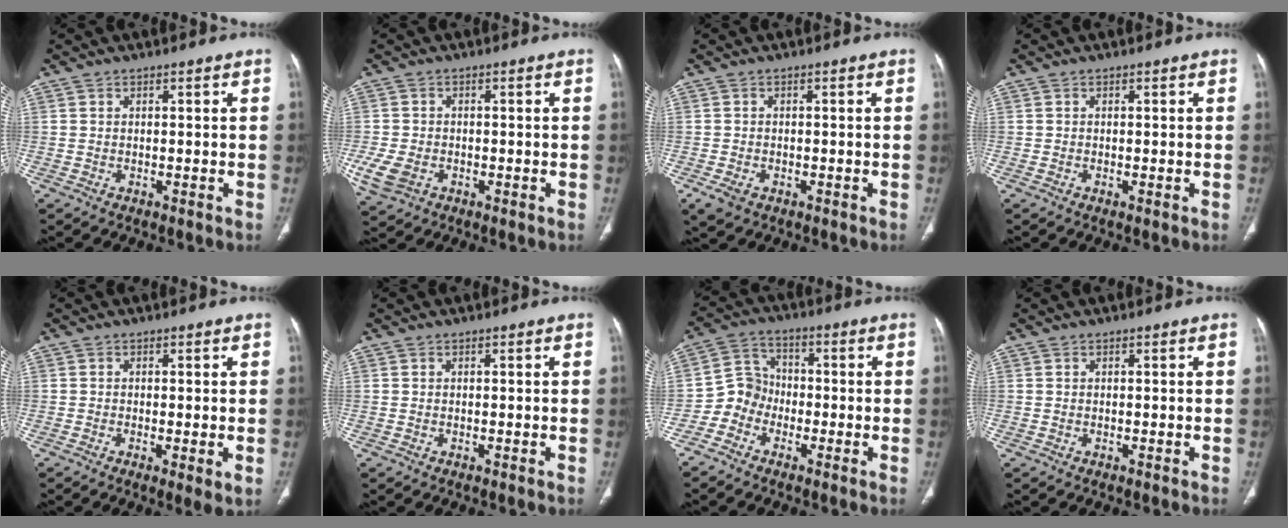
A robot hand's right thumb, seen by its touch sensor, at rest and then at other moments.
{"total": 5.8, "force": [-1.8, 4.2, 3.5], "torque": [-0.080, 0.001, -0.027]}
{"total": 3.0, "force": [-1.3, 2.0, 1.8], "torque": [-0.039, -0.002, -0.016]}
{"total": 0.0}
{"total": 3.0, "force": [-0.6, 0.6, 2.9], "torque": [-0.057, -0.013, -0.013]}
{"total": 0.0}
{"total": 6.2, "force": [-2.9, 5.4, 1.2], "torque": [0.005, 0.037, -0.067]}
{"total": 0.0}